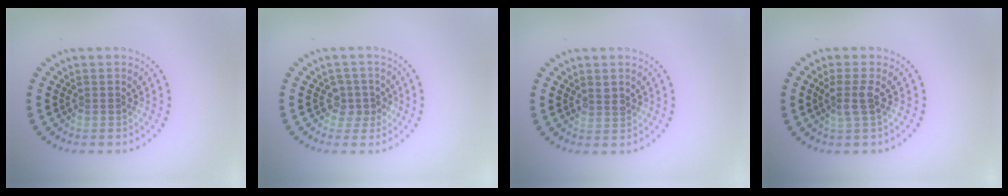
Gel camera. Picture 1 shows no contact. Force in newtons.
{"total": 1.8, "press": 1.4, "slide": 1.1}
{"total": 0.9, "press": 0.7, "slide": 0.5}
{"total": 2.0, "press": 1.5, "slide": 1.3}